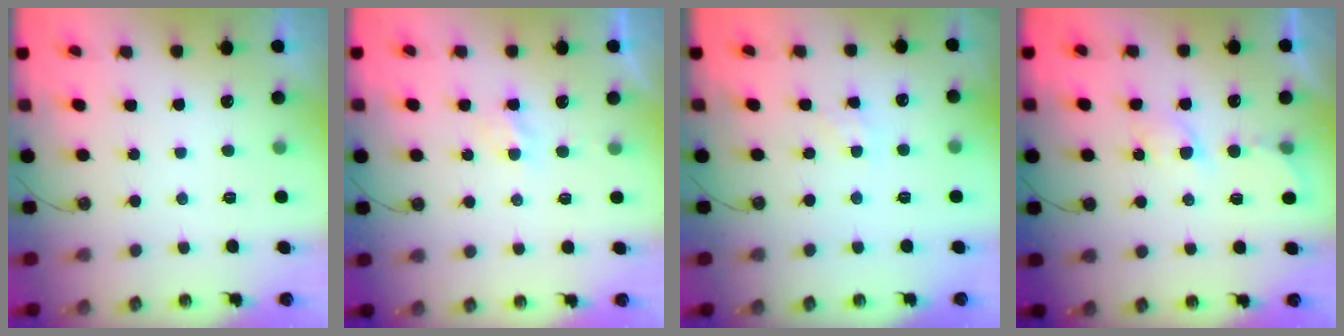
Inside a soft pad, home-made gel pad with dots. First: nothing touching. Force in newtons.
{"total": 2.8, "press": 2.8, "slide": 0.2}
{"total": 2.1, "press": 2.1, "slide": 0.4}
{"total": 4.2, "press": 4.2, "slide": 0.6}